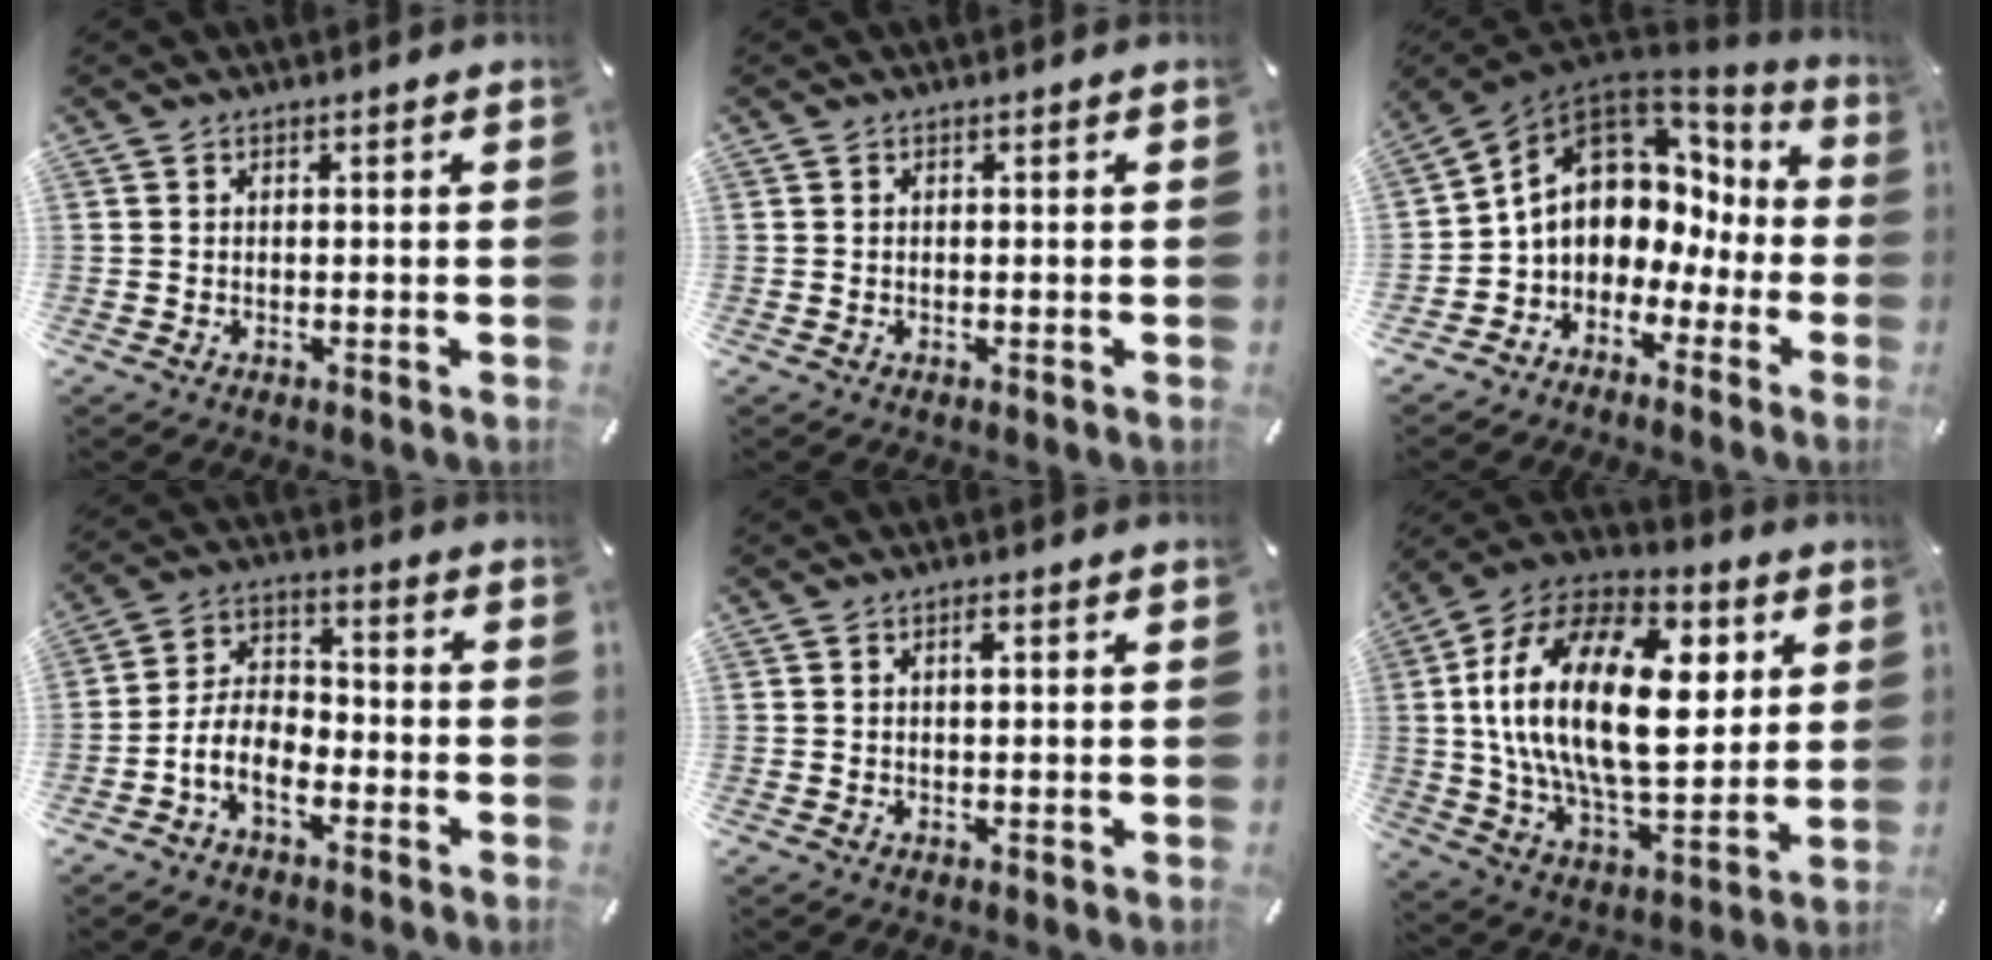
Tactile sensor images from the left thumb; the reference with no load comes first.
{"total": 0.0}
{"total": 11.6, "force": [1.8, 9.6, 6.2], "torque": [-0.109, -0.012, 0.033]}
{"total": 8.7, "force": [-4.9, 5.0, 5.2], "torque": [-0.114, 0.014, -0.093]}
{"total": 1.5, "force": [0.5, 0.5, 1.3], "torque": [-0.019, 0.000, 0.005]}
{"total": 27.9, "force": [4.7, 15.7, 22.5], "torque": [-0.439, -0.010, 0.073]}